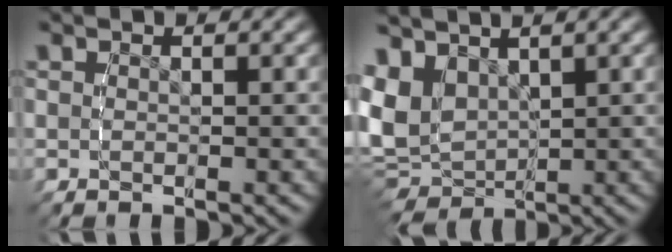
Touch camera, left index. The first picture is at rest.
{"total": 7.6, "force": [0.7, 6.4, 4.0], "torque": [-0.121, -0.040, 0.029]}